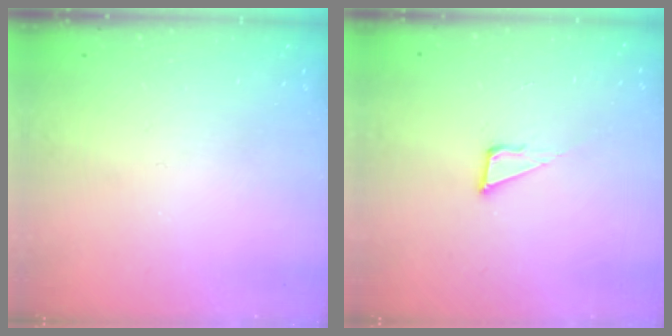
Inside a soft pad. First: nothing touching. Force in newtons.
{"total": 6.1, "press": 5.5, "slide": 2.7}